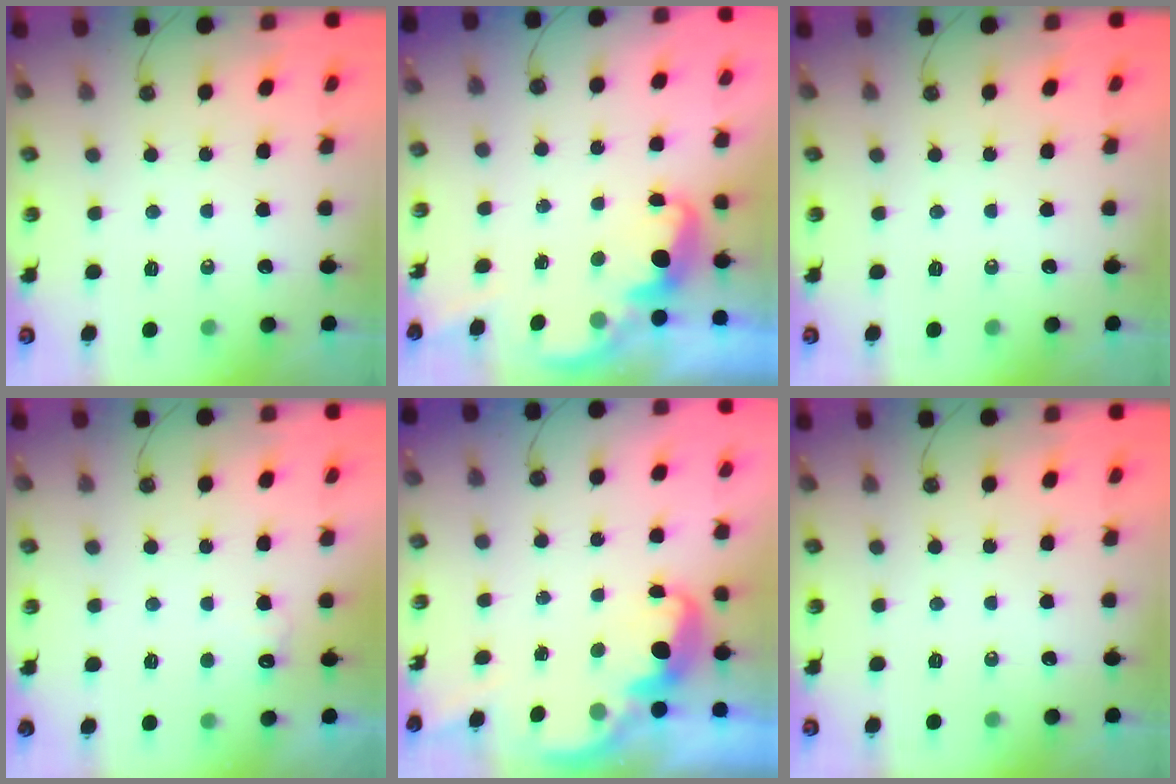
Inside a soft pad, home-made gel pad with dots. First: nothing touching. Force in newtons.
{"total": 2.8, "press": 2.7, "slide": 0.8}
{"total": 0.0}
{"total": 5.7, "press": 5.5, "slide": 1.3}
{"total": 3.1, "press": 3.1, "slide": 0.5}
{"total": 0.0}